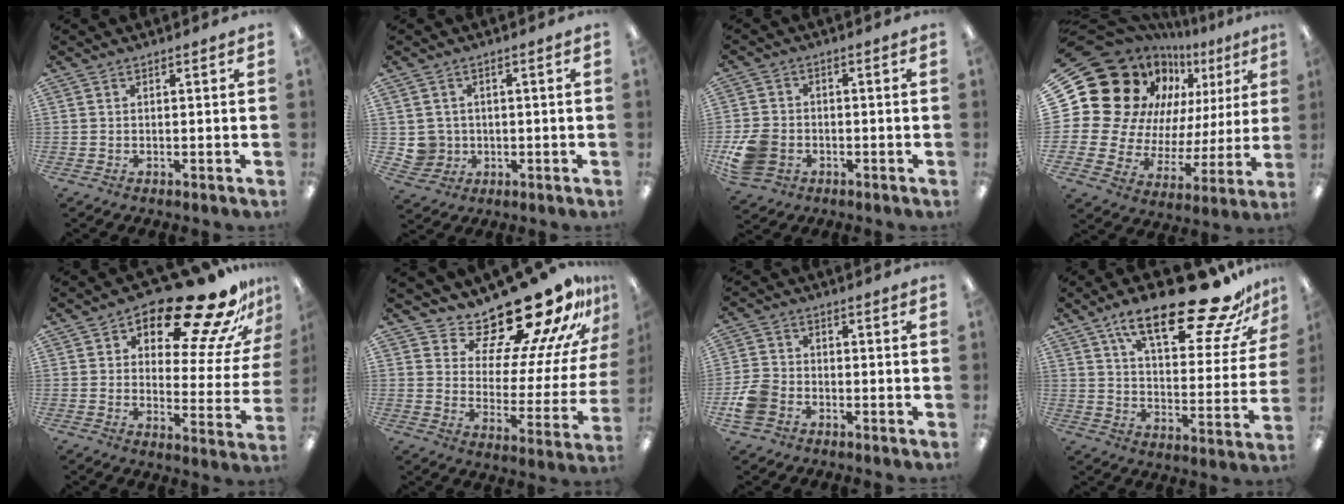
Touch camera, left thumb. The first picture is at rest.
{"total": 4.5, "force": [0.2, 4.5, 0.3], "torque": [-0.014, 0.006, 0.009]}
{"total": 9.0, "force": [-3.4, 6.9, 4.5], "torque": [-0.100, 0.017, -0.063]}
{"total": 22.6, "force": [12.4, 16.1, 9.9], "torque": [-0.189, -0.117, 0.261]}
{"total": 19.6, "force": [15.3, 6.1, 10.7], "torque": [-0.153, -0.116, 0.247]}
{"total": 20.2, "force": [17.5, 6.2, 7.9], "torque": [-0.107, -0.151, 0.288]}
{"total": 6.7, "force": [-3.1, 4.9, 3.3], "torque": [-0.070, 0.018, -0.056]}
{"total": 23.5, "force": [15.6, 7.3, 16.0], "torque": [-0.242, -0.096, 0.252]}